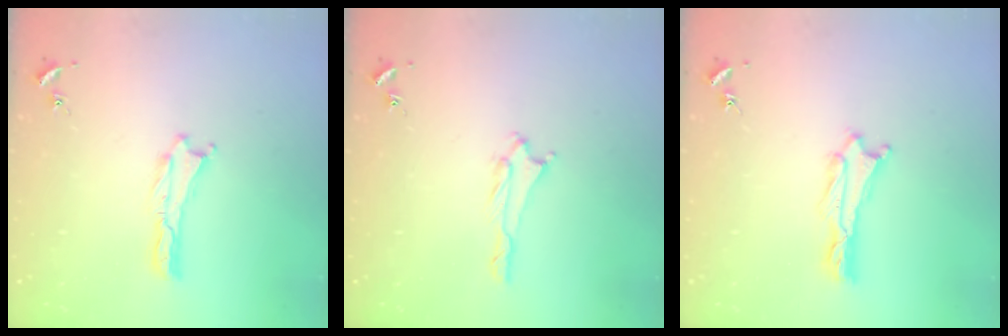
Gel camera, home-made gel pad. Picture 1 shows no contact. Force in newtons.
{"total": 1.6, "press": 1.6, "slide": 0.1}
{"total": 1.0, "press": 1.0, "slide": 0.1}